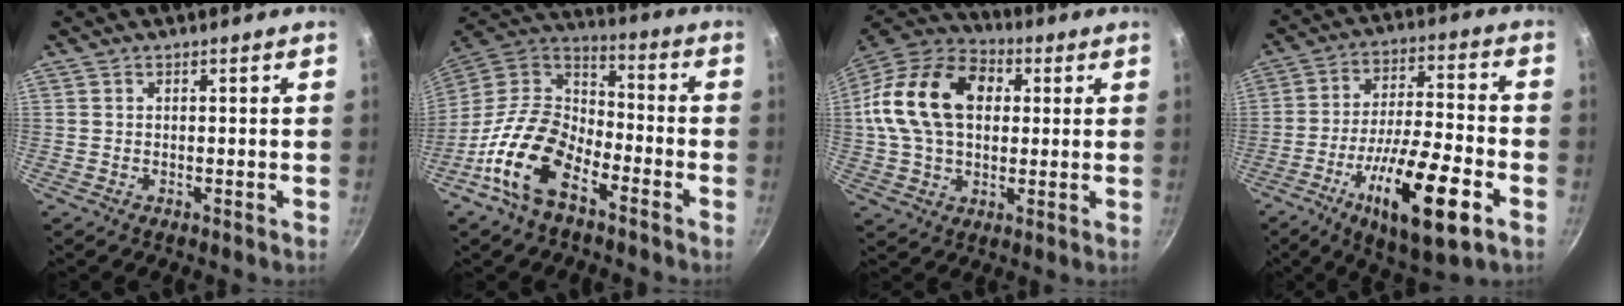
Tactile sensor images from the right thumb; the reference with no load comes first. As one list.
[{"total": 16.9, "force": [-8.9, 9.2, 11.1], "torque": [-0.185, 0.063, -0.189]}, {"total": 20.9, "force": [3.5, 14.6, 14.6], "torque": [-0.257, 0.027, 0.050]}, {"total": 19.7, "force": [-8.3, 5.5, 17.0], "torque": [-0.281, 0.030, -0.138]}]